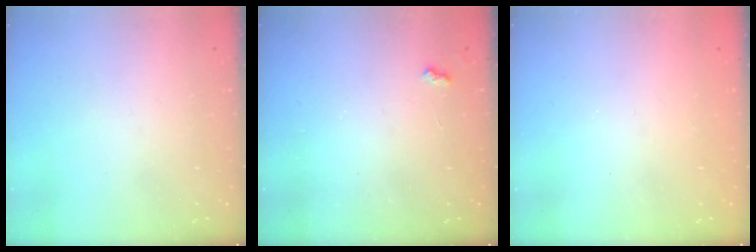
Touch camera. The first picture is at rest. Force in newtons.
{"total": 3.7, "press": 3.7, "slide": 0.4}
{"total": 0.9, "press": 0.9, "slide": 0.1}